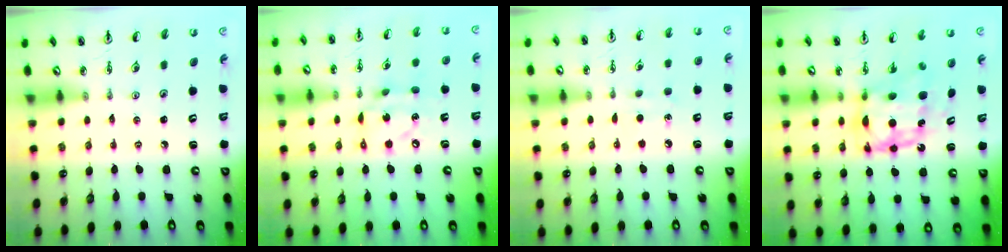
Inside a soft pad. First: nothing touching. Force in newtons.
{"total": 12.3, "press": 12.3, "slide": 0.8}
{"total": 4.6, "press": 4.6, "slide": 0.5}
{"total": 9.0, "press": 9.0, "slide": 0.4}